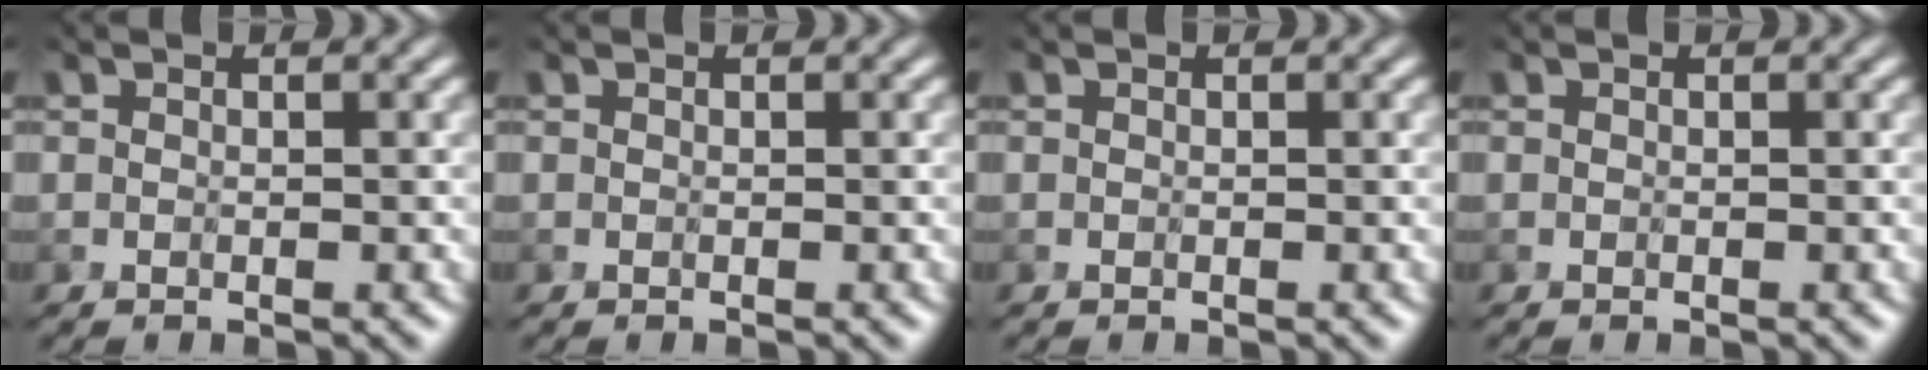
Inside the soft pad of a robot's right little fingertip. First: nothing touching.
{"total": 0.0}
{"total": 0.0}
{"total": 0.0}